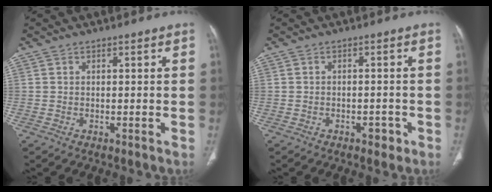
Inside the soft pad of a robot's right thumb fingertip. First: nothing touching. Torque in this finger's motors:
{"motor_torque": [0.02, 0.23, -0.10, 0.12, 0.11]}